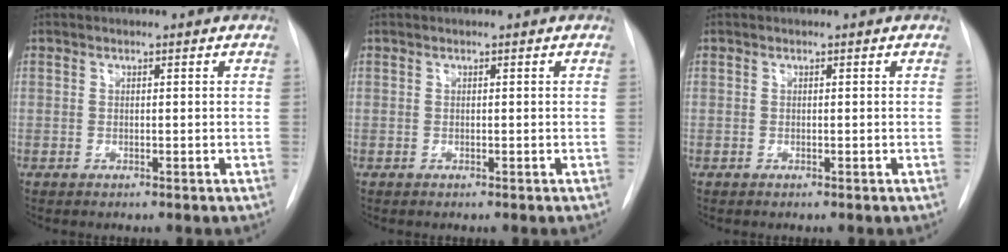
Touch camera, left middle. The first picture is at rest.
{"total": 0.0}
{"total": 0.0}